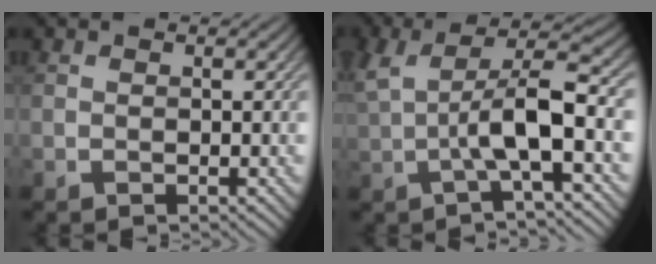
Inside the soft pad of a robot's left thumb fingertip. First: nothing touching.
{"total": 7.8, "force": [0.1, 2.3, 7.4], "torque": [-0.141, 0.017, -0.004]}